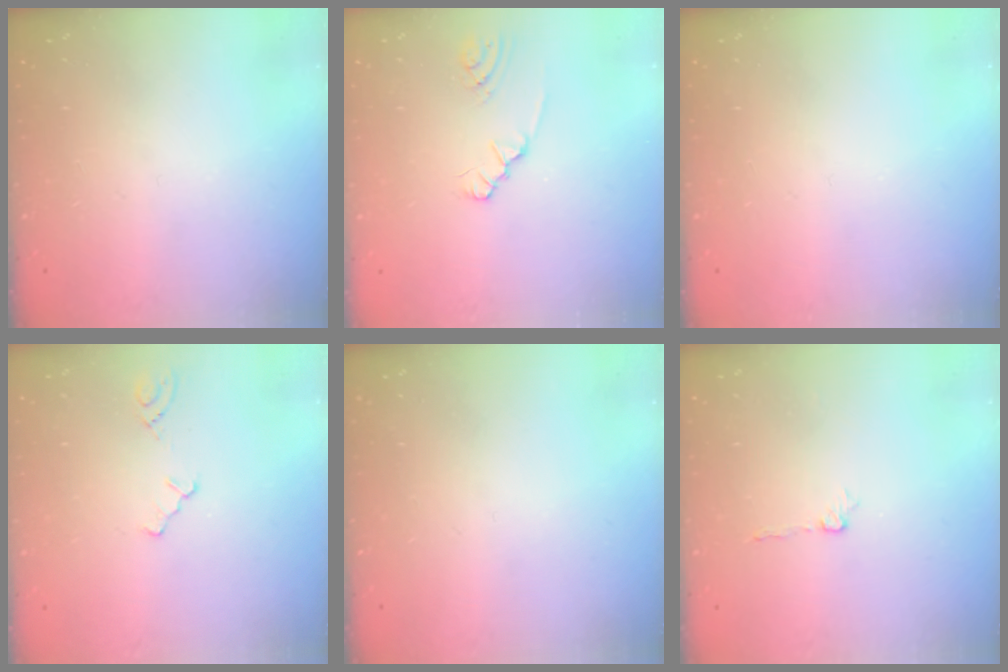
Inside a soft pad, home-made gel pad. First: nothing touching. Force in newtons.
{"total": 1.7, "press": 1.6, "slide": 0.3}
{"total": 0.0}
{"total": 1.5, "press": 1.5, "slide": 0.3}
{"total": 0.0}
{"total": 4.2, "press": 4.1, "slide": 0.4}